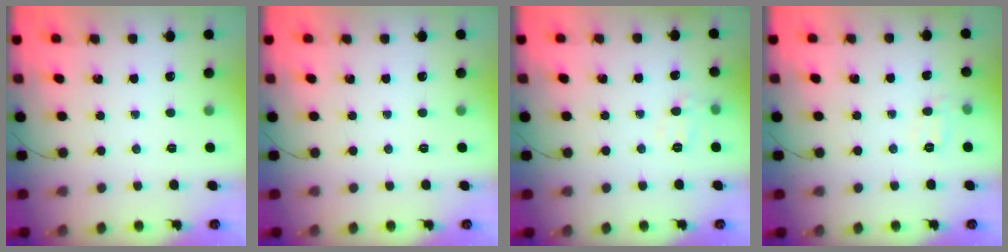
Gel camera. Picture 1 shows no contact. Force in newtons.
{"total": 0.0}
{"total": 6.1, "press": 6.0, "slide": 1.1}
{"total": 7.1, "press": 6.9, "slide": 1.7}